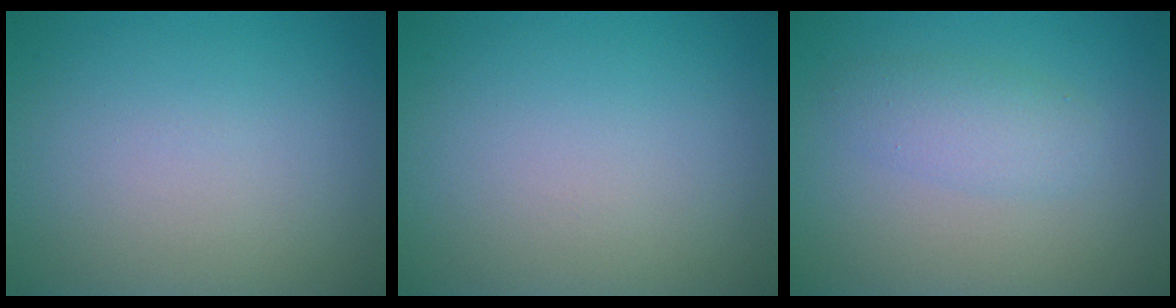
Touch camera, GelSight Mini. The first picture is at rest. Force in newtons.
{"total": 0.0}
{"total": 2.4, "press": 2.4, "slide": 0.0}